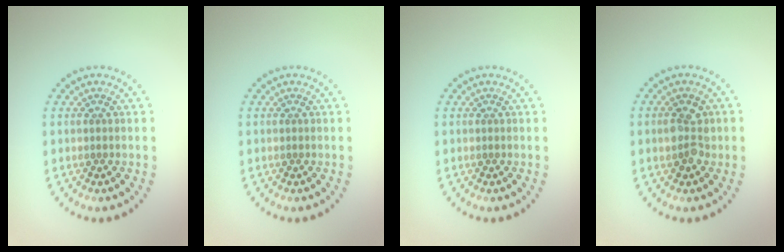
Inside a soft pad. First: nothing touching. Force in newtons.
{"total": 0.0}
{"total": 0.0}
{"total": 2.5, "press": 2.5, "slide": 0.1}